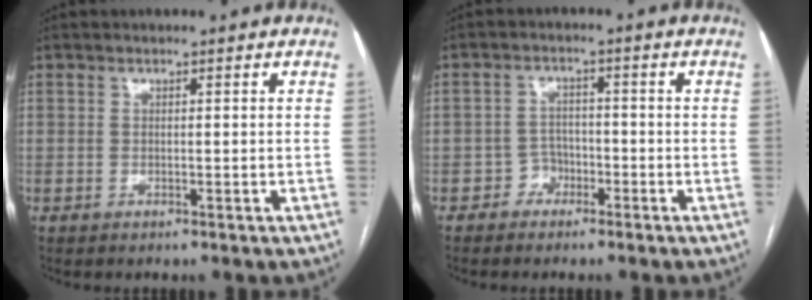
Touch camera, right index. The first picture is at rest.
{"total": 3.0, "force": [-1.6, 2.5, 0.0], "torque": [0.005, 0.014, -0.033]}